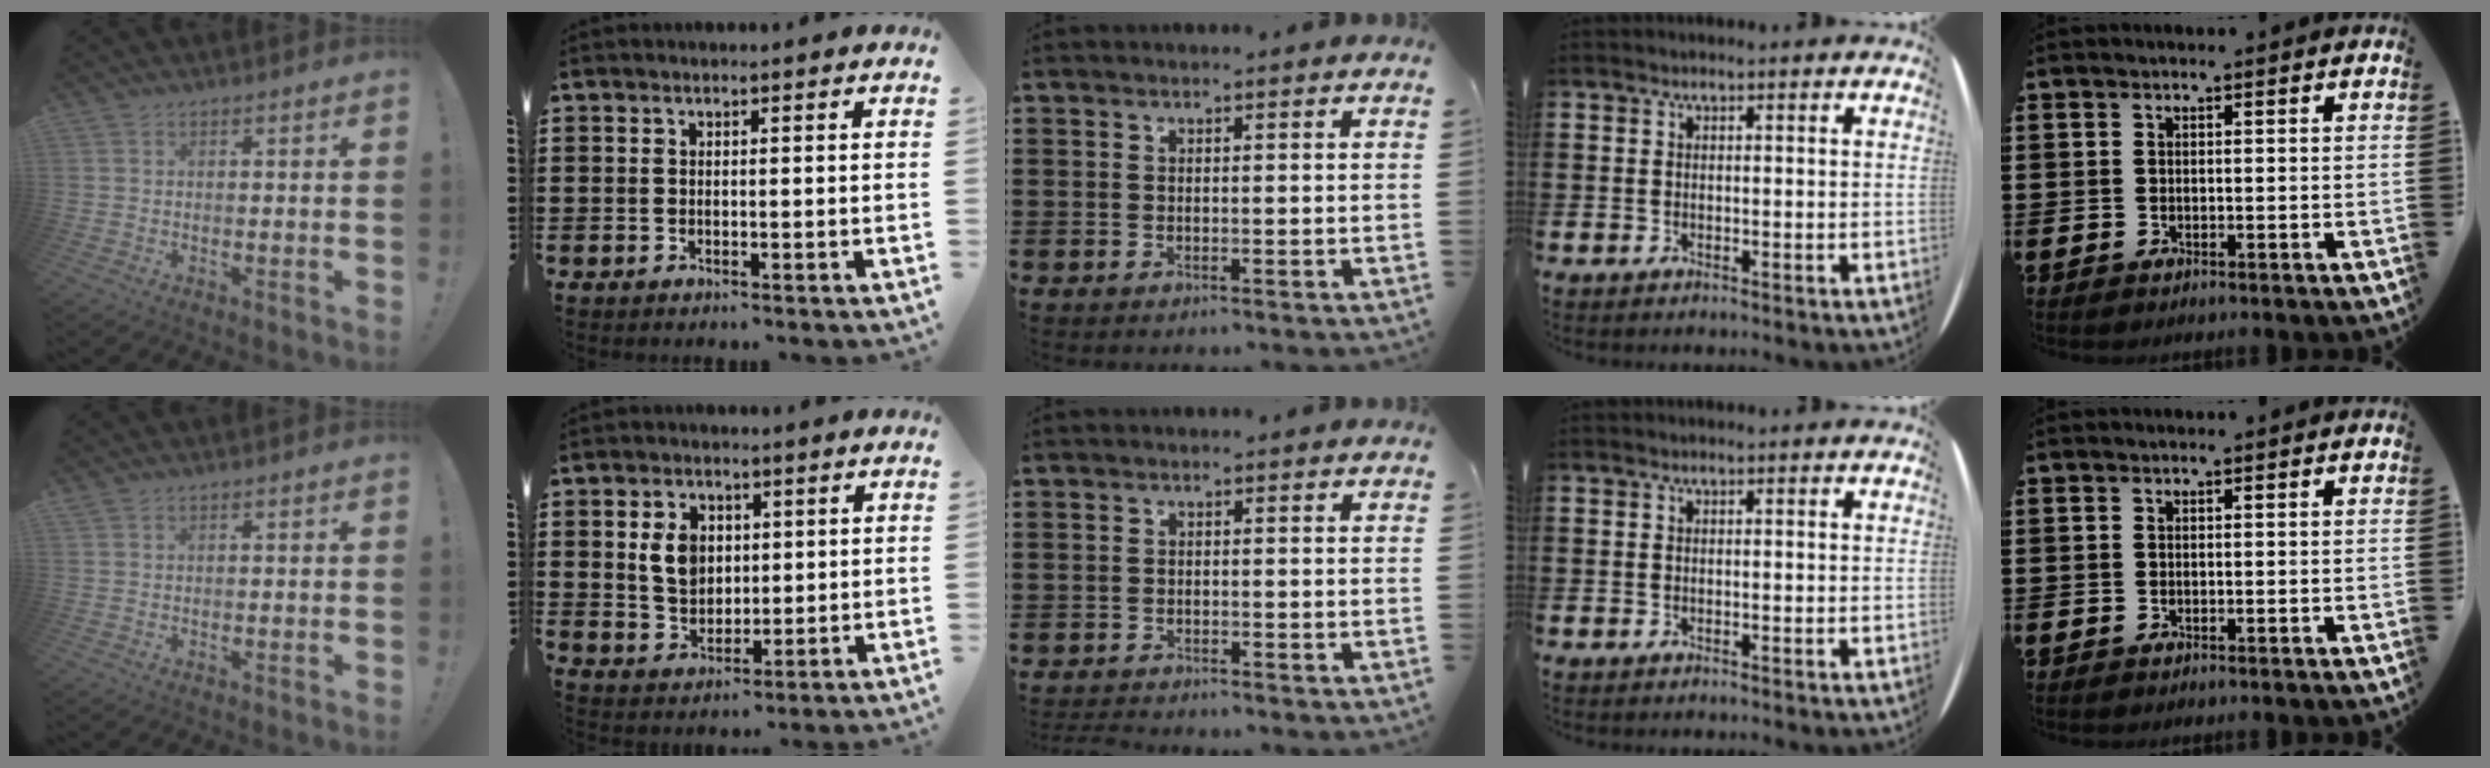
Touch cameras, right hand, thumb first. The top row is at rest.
{"index": {"total": 5.7, "force": [1.3, 4.3, 3.5], "torque": [-0.075, 0.010, 0.021]}, "middle": {"total": 1.6, "force": [-1.6, 0.1, 0.2], "torque": [-0.009, -0.003, -0.033]}}